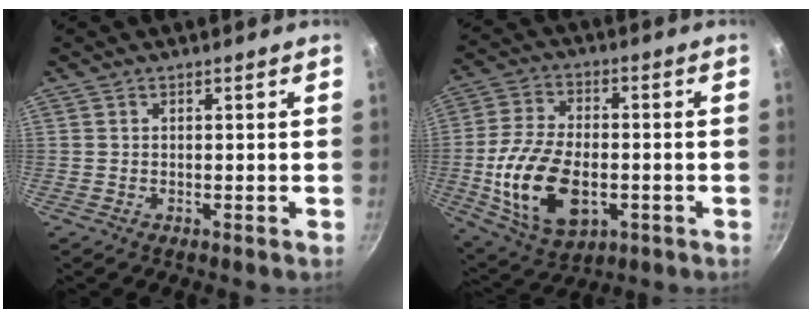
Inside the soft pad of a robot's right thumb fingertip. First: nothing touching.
{"total": 17.7, "force": [-3.6, 10.5, 13.8], "torque": [-0.252, 0.004, -0.051]}